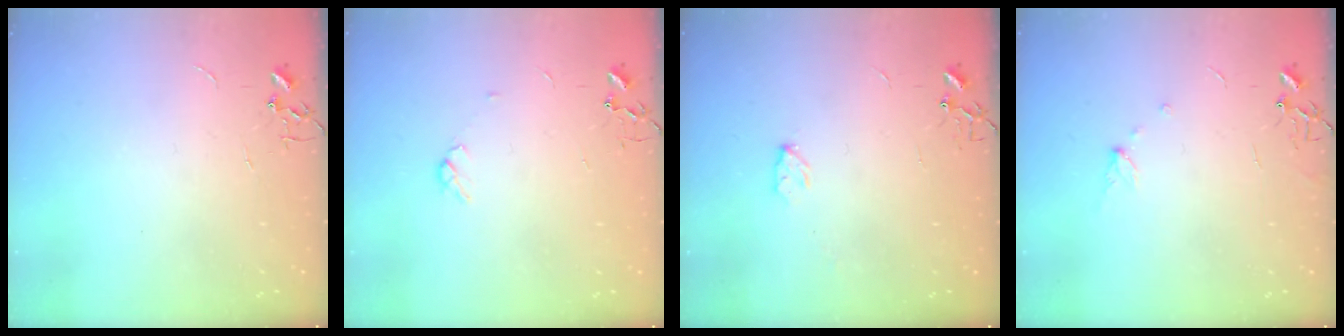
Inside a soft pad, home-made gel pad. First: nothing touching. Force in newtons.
{"total": 2.9, "press": 2.8, "slide": 0.5}
{"total": 3.8, "press": 3.8, "slide": 0.6}
{"total": 4.5, "press": 4.4, "slide": 0.5}